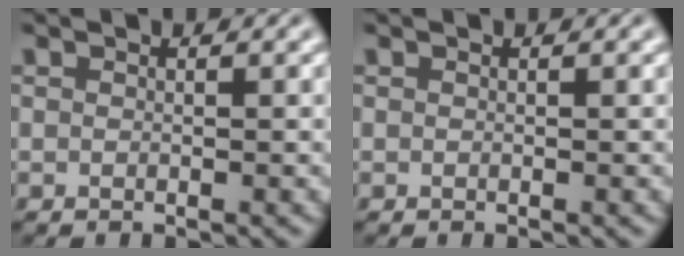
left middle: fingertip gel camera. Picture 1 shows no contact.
{"total": 0.0}